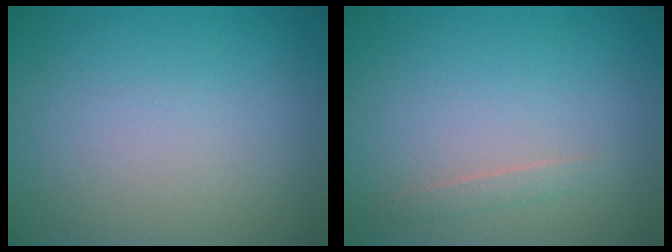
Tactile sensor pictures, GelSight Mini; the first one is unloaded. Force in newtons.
{"total": 0.8, "press": 0.8, "slide": 0.1}